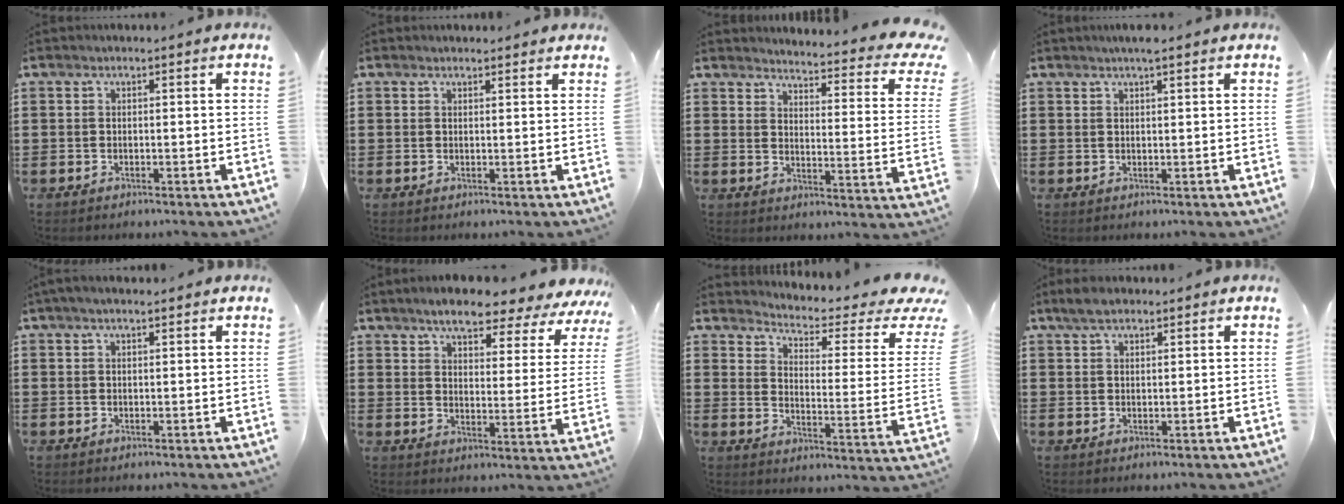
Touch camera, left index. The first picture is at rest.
{"total": 1.2, "force": [1.1, 0.3, 0.2], "torque": [-0.005, 0.002, 0.022]}
{"total": 3.6, "force": [3.2, -0.1, 1.6], "torque": [-0.036, -0.037, 0.043]}
{"total": 2.1, "force": [1.7, 0.1, 1.2], "torque": [-0.024, 0.002, 0.030]}
{"total": 1.5, "force": [1.2, 0.2, 0.9], "torque": [-0.019, 0.003, 0.022]}
{"total": 7.0, "force": [6.3, 1.2, 2.9], "torque": [-0.068, -0.034, 0.105]}
{"total": 3.3, "force": [2.2, 0.6, 2.3], "torque": [-0.051, -0.031, 0.028]}
{"total": 3.1, "force": [2.4, 1.2, 1.5], "torque": [-0.036, 0.007, 0.045]}